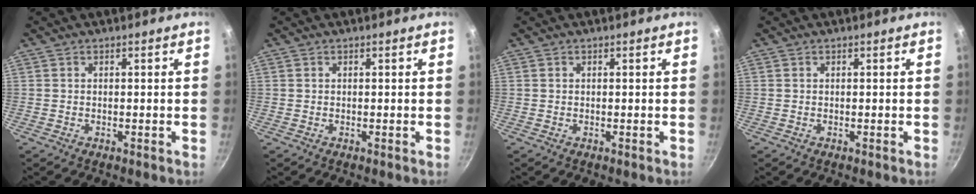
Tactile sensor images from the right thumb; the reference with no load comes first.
{"total": 0.0}
{"total": 0.0}
{"total": 0.0}